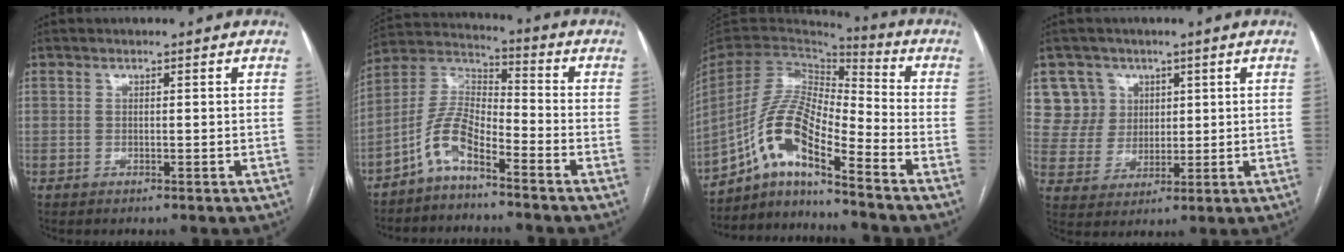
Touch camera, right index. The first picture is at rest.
{"total": 7.9, "force": [-5.1, 2.1, 5.6], "torque": [-0.128, 0.019, -0.110]}
{"total": 14.0, "force": [-8.2, 2.3, 11.1], "torque": [-0.225, 0.014, -0.151]}
{"total": 7.9, "force": [3.6, 7.0, 0.3], "torque": [-0.004, 0.018, 0.079]}